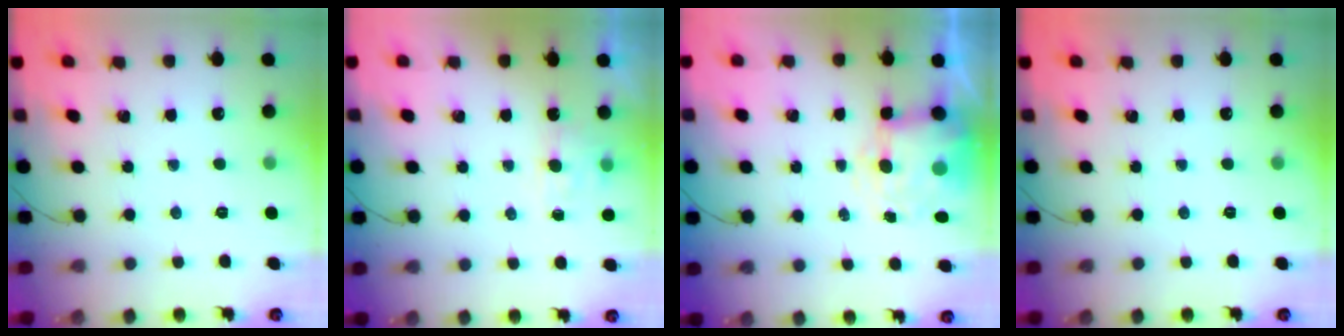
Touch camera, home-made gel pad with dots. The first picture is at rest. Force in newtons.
{"total": 4.4, "press": 4.1, "slide": 1.5}
{"total": 8.4, "press": 8.3, "slide": 1.4}
{"total": 0.0}